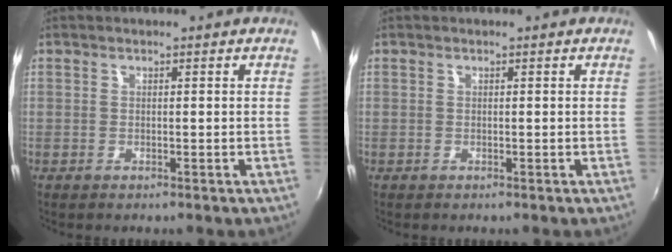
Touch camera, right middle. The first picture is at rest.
{"total": 0.0}